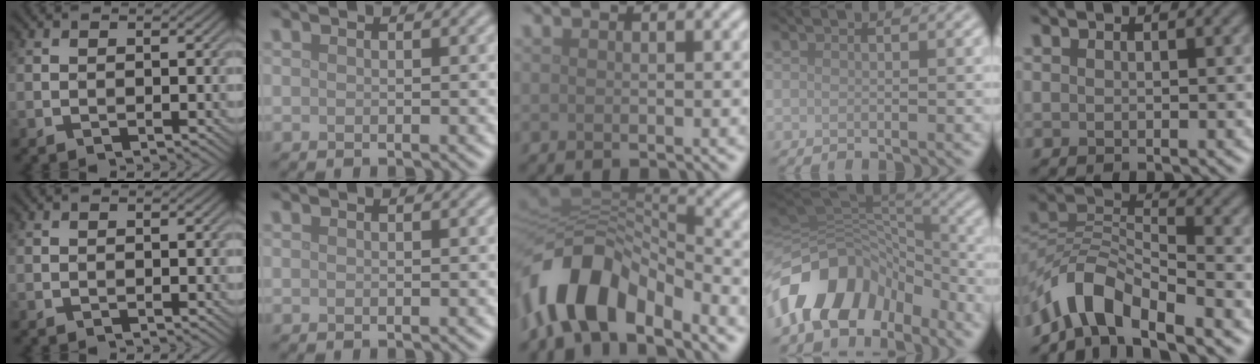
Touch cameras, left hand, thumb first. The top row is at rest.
{"middle": {"total": 11.0, "force": [-5.9, 5.7, 7.3], "torque": [-0.139, 0.005, -0.111]}, "ring": {"total": 11.6, "force": [-6.1, 7.7, 6.2], "torque": [-0.120, 0.014, -0.115]}, "little": {"total": 7.0, "force": [-5.2, 2.5, 4.0], "torque": [-0.061, 0.004, -0.110]}}